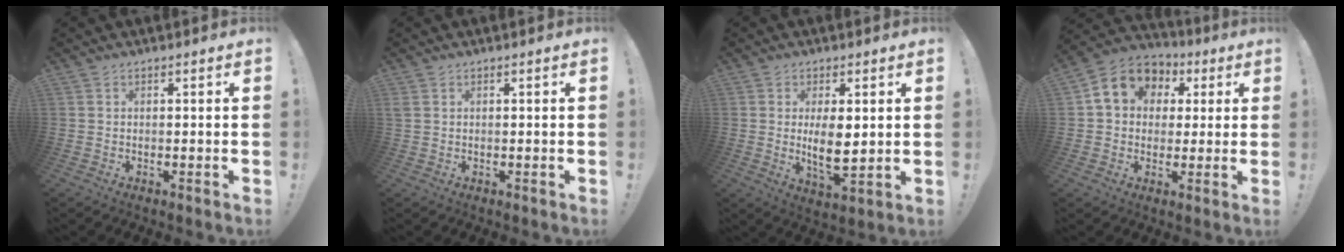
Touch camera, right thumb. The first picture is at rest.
{"total": 1.3, "force": [0.5, 0.9, 0.8], "torque": [-0.020, 0.004, 0.011]}
{"total": 8.5, "force": [0.9, 3.7, 7.6], "torque": [-0.117, -0.021, 0.013]}
{"total": 12.1, "force": [3.6, 9.9, 5.8], "torque": [-0.078, -0.007, 0.071]}